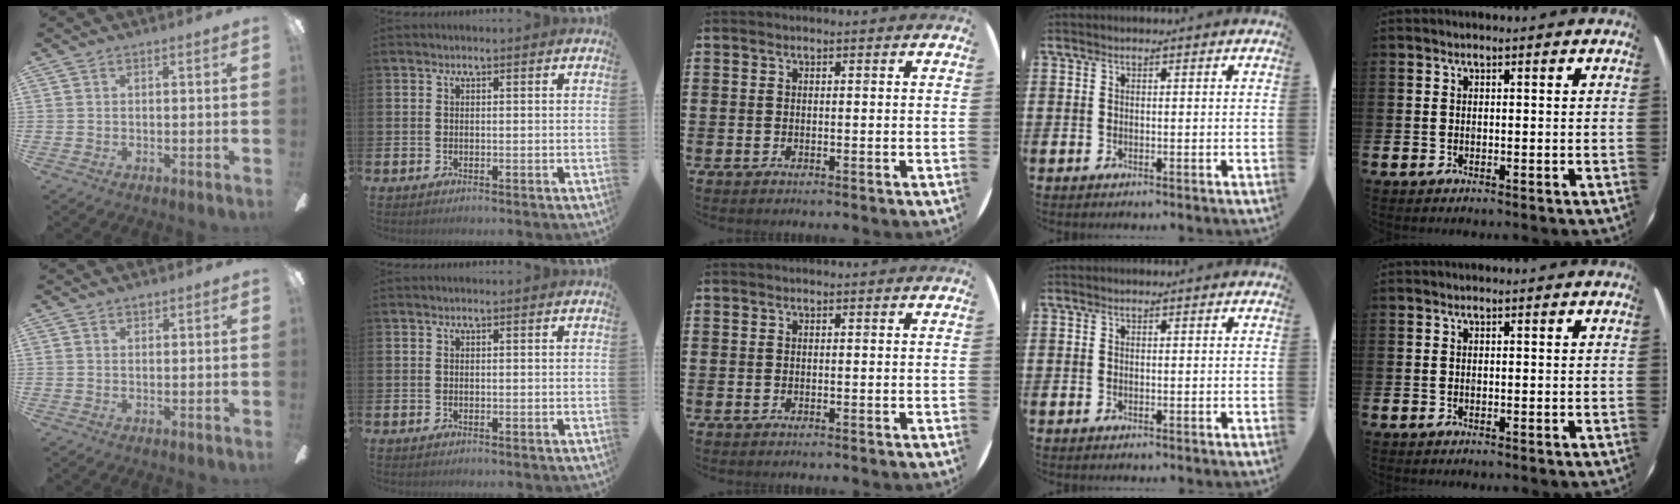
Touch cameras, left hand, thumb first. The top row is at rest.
{"thumb": {"total": 1.1, "force": [0.9, 0.5, 0.4], "torque": [-0.001, -0.002, 0.014]}}